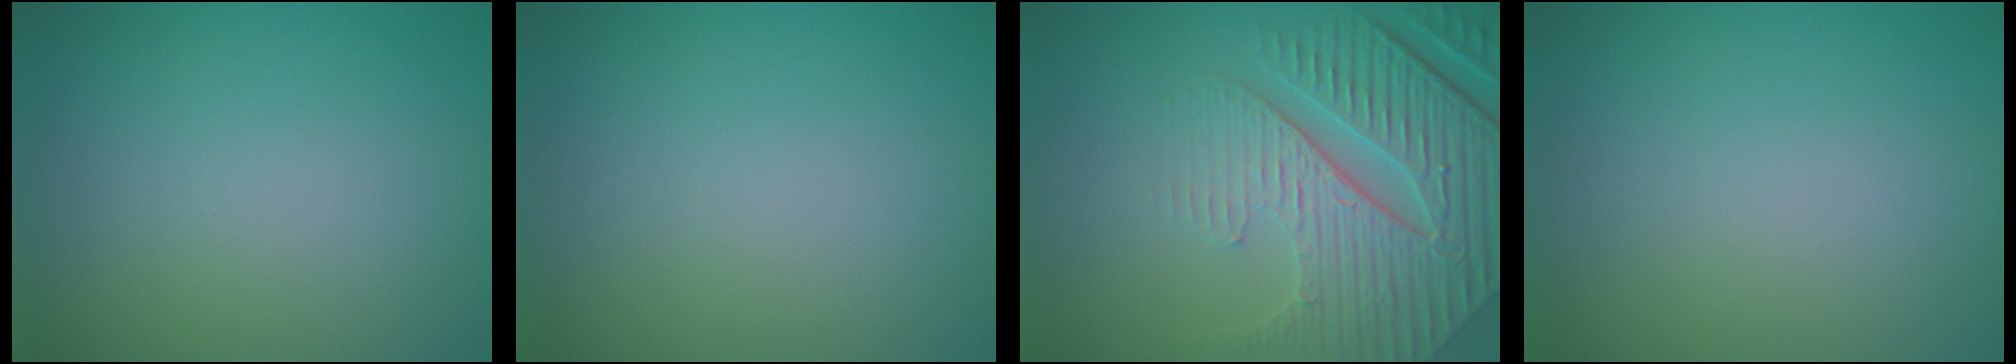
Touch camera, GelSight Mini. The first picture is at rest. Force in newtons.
{"total": 0.0}
{"total": 9.0, "press": 6.2, "slide": 6.5}
{"total": 0.0}